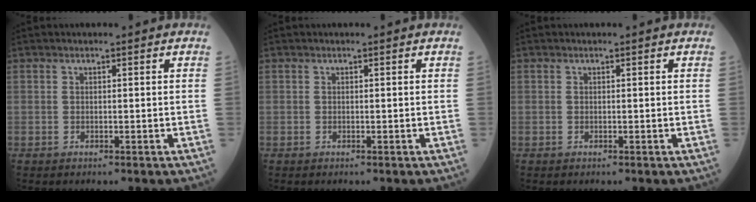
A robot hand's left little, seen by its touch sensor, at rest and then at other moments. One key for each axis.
{"total": 0.0}
{"total": 0.0}